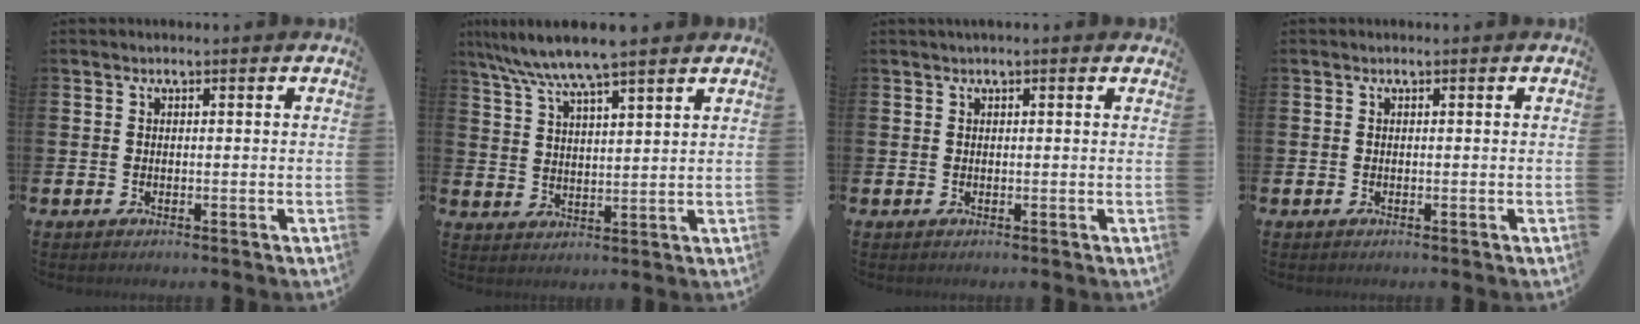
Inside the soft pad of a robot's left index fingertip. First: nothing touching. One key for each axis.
{"total": 7.3, "fx": 6.6, "fy": 0.3, "fz": 3.2, "tx": -0.083, "ty": -0.024, "tz": 0.118}
{"total": 0.7, "fx": 0.6, "fy": 0.0, "fz": 0.5, "tx": -0.004, "ty": 0.001, "tz": 0.009}
{"total": 0.0}